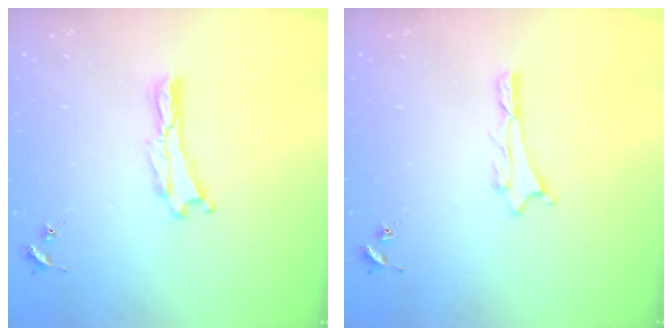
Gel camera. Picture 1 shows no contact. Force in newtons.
{"total": 0.9, "press": 0.8, "slide": 0.1}